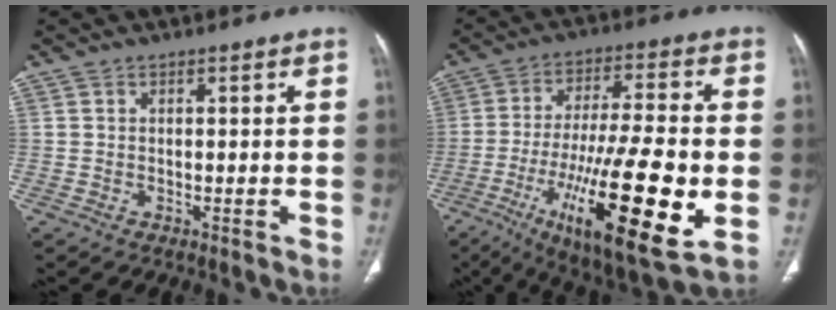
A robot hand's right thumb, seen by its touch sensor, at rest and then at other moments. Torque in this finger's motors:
{"motor_torque": [1.87, 3.00, 2.46, -0.31, 0.30]}